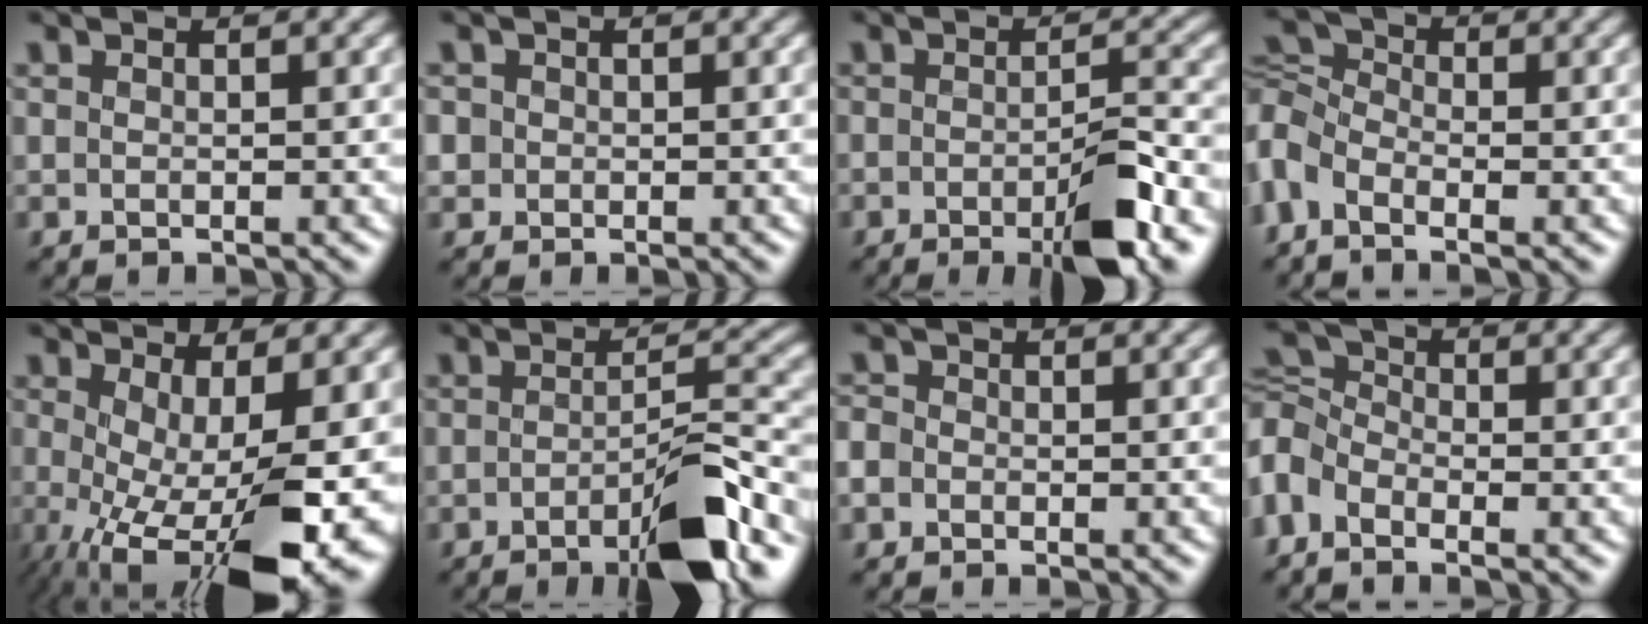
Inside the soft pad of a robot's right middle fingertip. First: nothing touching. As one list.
[{"total": 0.8, "force": [0.0, 0.5, -0.7], "torque": [0.014, 0.005, 0.005]}, {"total": 5.4, "force": [-2.6, 1.0, 4.6], "torque": [-0.070, 0.007, -0.039]}, {"total": 3.1, "force": [-1.2, 2.1, 1.9], "torque": [-0.057, 0.014, -0.034]}, {"total": 13.2, "force": [-3.1, 5.2, 11.7], "torque": [-0.198, -0.024, -0.024]}, {"total": 6.9, "force": [-3.9, 1.1, 5.6], "torque": [-0.081, 0.018, -0.058]}, {"total": 0.7, "force": [-0.5, 0.5, -0.2], "torque": [0.000, 0.008, -0.004]}, {"total": 3.5, "force": [-1.6, 2.5, 1.9], "torque": [-0.050, 0.018, -0.043]}]